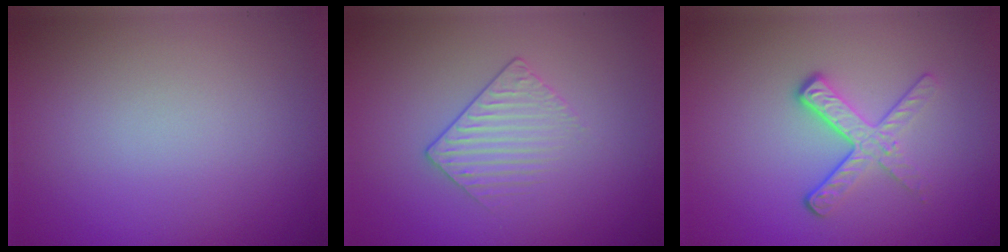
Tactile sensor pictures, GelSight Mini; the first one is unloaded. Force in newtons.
{"total": 1.5, "press": 1.0, "slide": 1.1}
{"total": 3.6, "press": 2.2, "slide": 2.8}